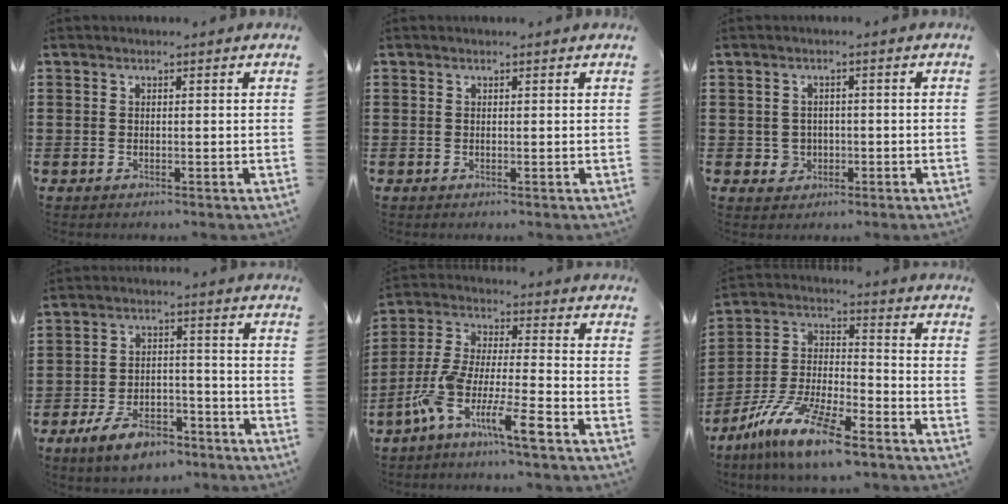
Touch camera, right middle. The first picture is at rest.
{"total": 0.0}
{"total": 2.4, "force": [-0.5, 2.3, 0.5], "torque": [-0.019, 0.005, -0.014]}
{"total": 7.7, "force": [-5.9, 2.9, 4.0], "torque": [-0.076, 0.016, -0.111]}
{"total": 9.9, "force": [-7.1, 0.7, 6.9], "torque": [-0.167, -0.020, -0.149]}
{"total": 12.4, "force": [-9.6, 1.9, 7.6], "torque": [-0.161, 0.017, -0.187]}